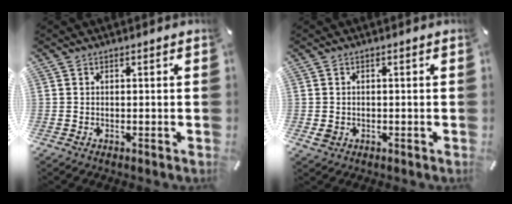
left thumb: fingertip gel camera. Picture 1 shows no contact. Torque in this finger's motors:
{"motor_torque": [0.07, 0.16, 0.12, -0.04, 0.00]}